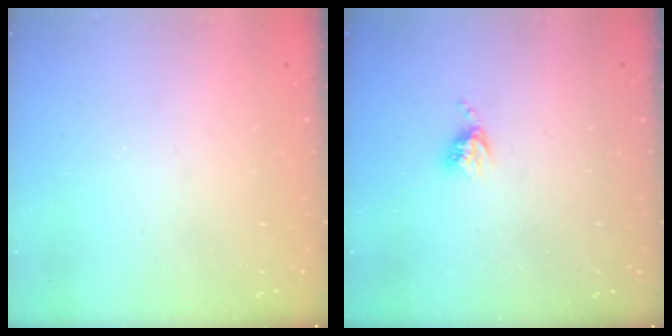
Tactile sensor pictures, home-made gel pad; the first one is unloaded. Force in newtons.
{"total": 3.6, "press": 3.6, "slide": 0.5}